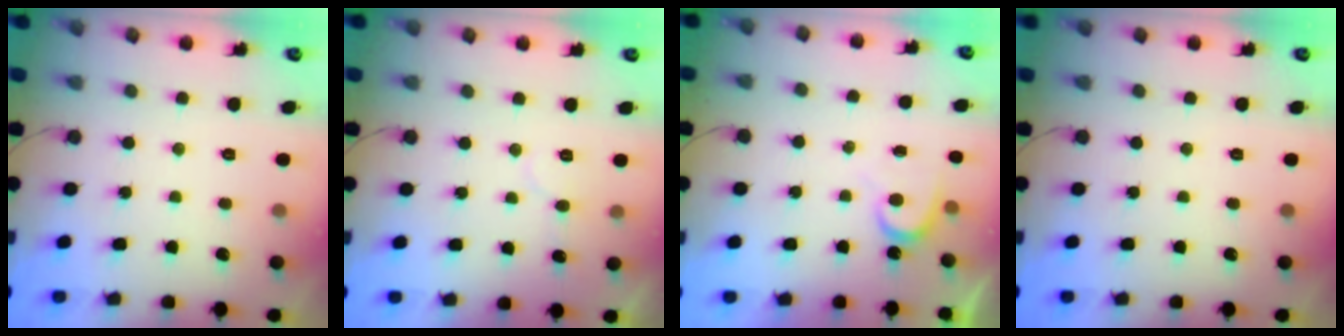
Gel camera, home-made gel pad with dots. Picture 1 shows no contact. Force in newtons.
{"total": 5.5, "press": 5.5, "slide": 0.2}
{"total": 5.1, "press": 5.0, "slide": 0.4}
{"total": 0.0}